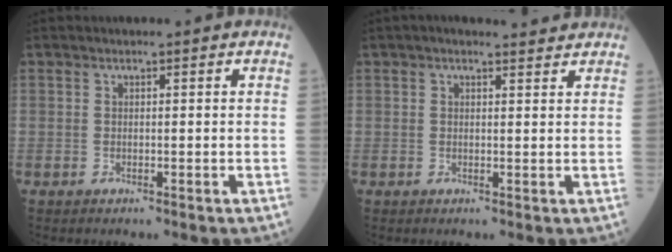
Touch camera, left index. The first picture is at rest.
{"total": 4.0, "force": [3.7, 0.8, 1.4], "torque": [-0.017, 0.013, 0.042]}